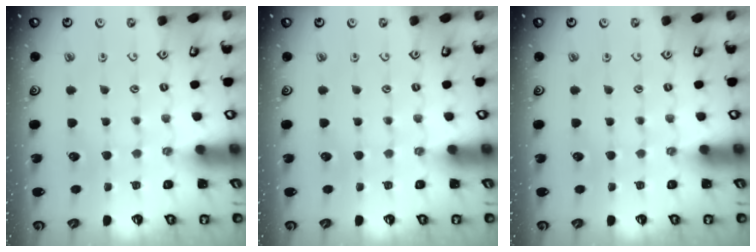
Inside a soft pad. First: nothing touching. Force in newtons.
{"total": 0.0}
{"total": 0.0}